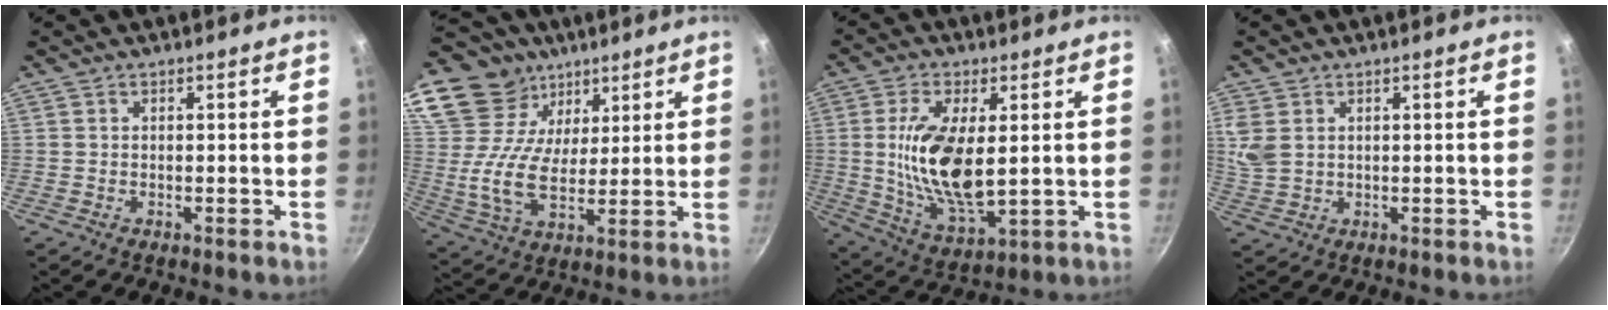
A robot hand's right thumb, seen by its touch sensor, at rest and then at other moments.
{"total": 20.5, "force": [12.1, 13.1, 10.1], "torque": [-0.191, -0.039, 0.222]}
{"total": 15.5, "force": [1.7, 7.0, 13.7], "torque": [-0.254, -0.013, 0.038]}
{"total": 5.0, "force": [1.6, 3.5, 3.2], "torque": [-0.061, -0.005, 0.039]}